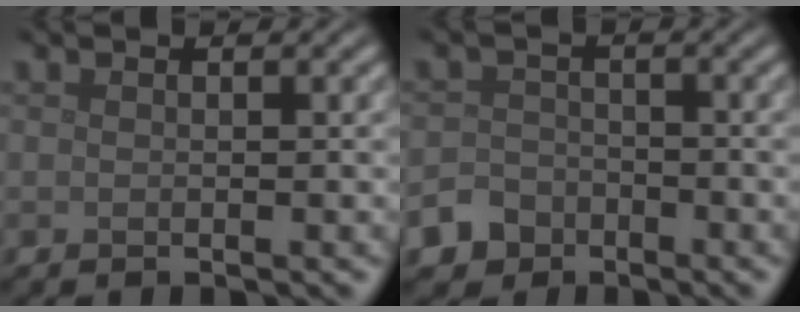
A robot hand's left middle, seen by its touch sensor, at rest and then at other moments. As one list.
[{"total": 3.9, "force": [-2.7, 2.8, 0.4], "torque": [0.012, -0.005, -0.050]}]